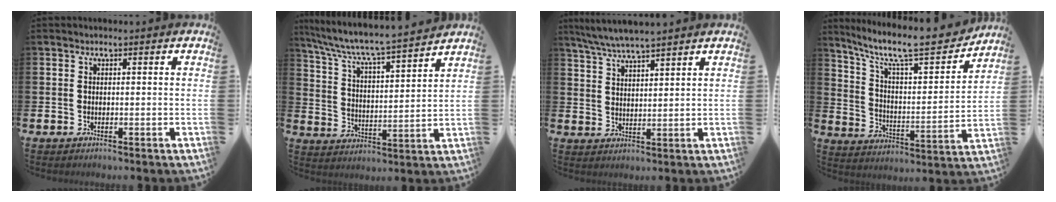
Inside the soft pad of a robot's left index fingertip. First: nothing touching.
{"total": 7.3, "force": [6.9, 0.2, 2.3], "torque": [-0.077, -0.057, 0.114]}
{"total": 5.3, "force": [5.1, 0.0, 1.7], "torque": [-0.051, -0.017, 0.092]}
{"total": 11.4, "force": [9.7, 2.2, 5.6], "torque": [-0.133, -0.067, 0.159]}